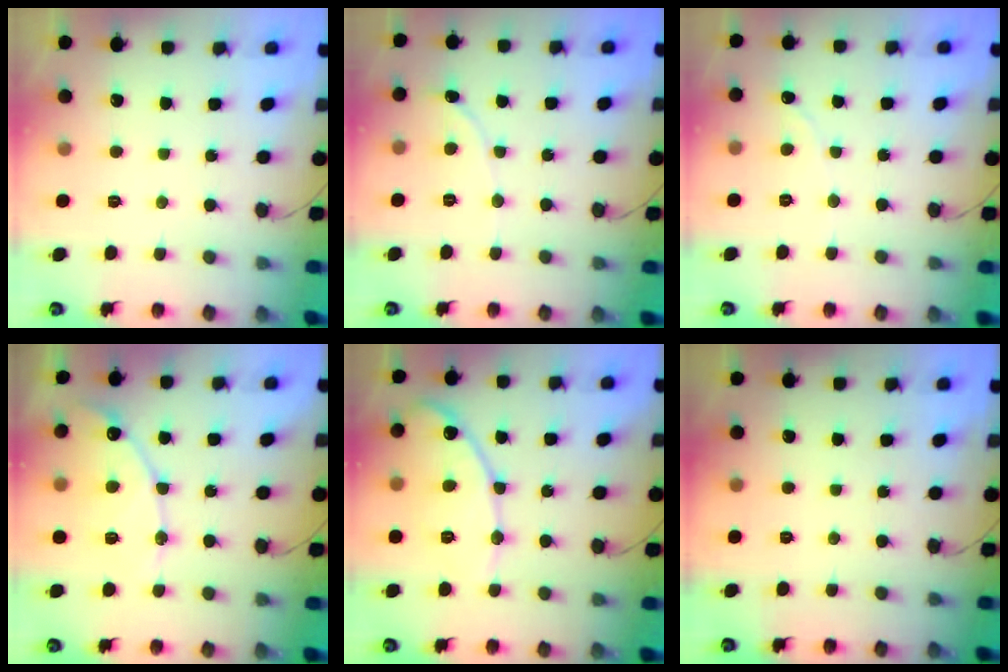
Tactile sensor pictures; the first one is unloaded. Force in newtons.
{"total": 1.1, "press": 1.1, "slide": 0.1}
{"total": 0.0}
{"total": 12.5, "press": 12.5, "slide": 1.0}
{"total": 13.3, "press": 13.2, "slide": 1.3}
{"total": 0.0}